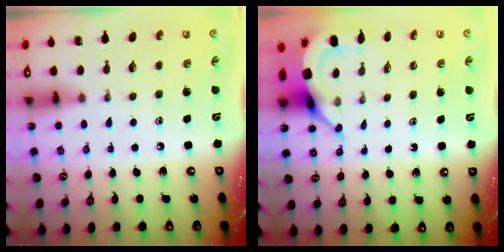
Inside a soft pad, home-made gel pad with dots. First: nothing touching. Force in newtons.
{"total": 5.0, "press": 5.0, "slide": 0.3}